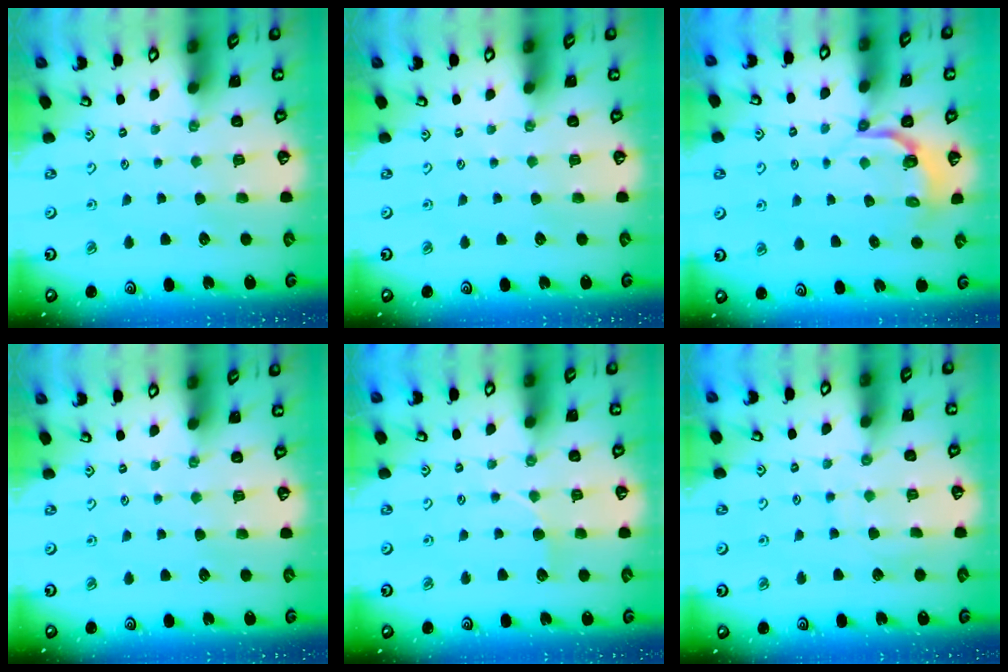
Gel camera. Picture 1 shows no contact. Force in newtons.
{"total": 0.0}
{"total": 3.9, "press": 2.5, "slide": 3.0}
{"total": 0.0}
{"total": 4.5, "press": 4.4, "slide": 0.5}
{"total": 5.3, "press": 5.3, "slide": 0.6}